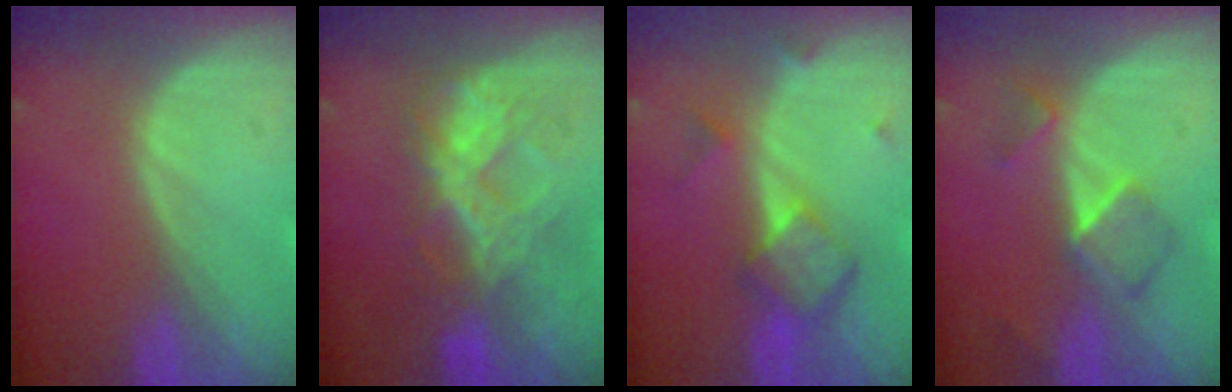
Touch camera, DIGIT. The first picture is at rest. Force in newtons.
{"total": 7.1, "press": 6.9, "slide": 1.7}
{"total": 5.6, "press": 5.4, "slide": 1.2}
{"total": 5.3, "press": 4.5, "slide": 2.8}